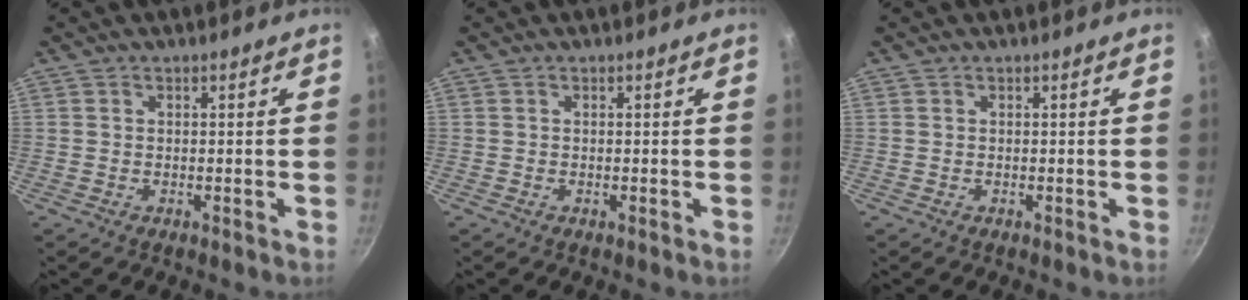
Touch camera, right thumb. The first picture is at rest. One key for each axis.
{"total": 0.0}
{"total": 0.0}